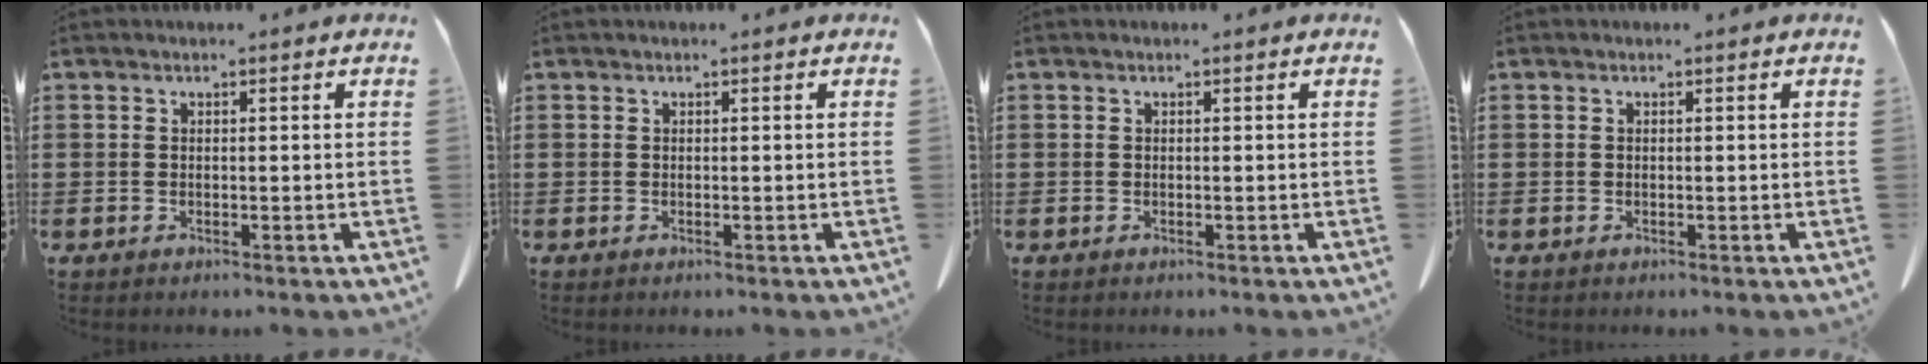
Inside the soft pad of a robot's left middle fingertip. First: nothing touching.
{"total": 0.0}
{"total": 0.0}
{"total": 0.0}